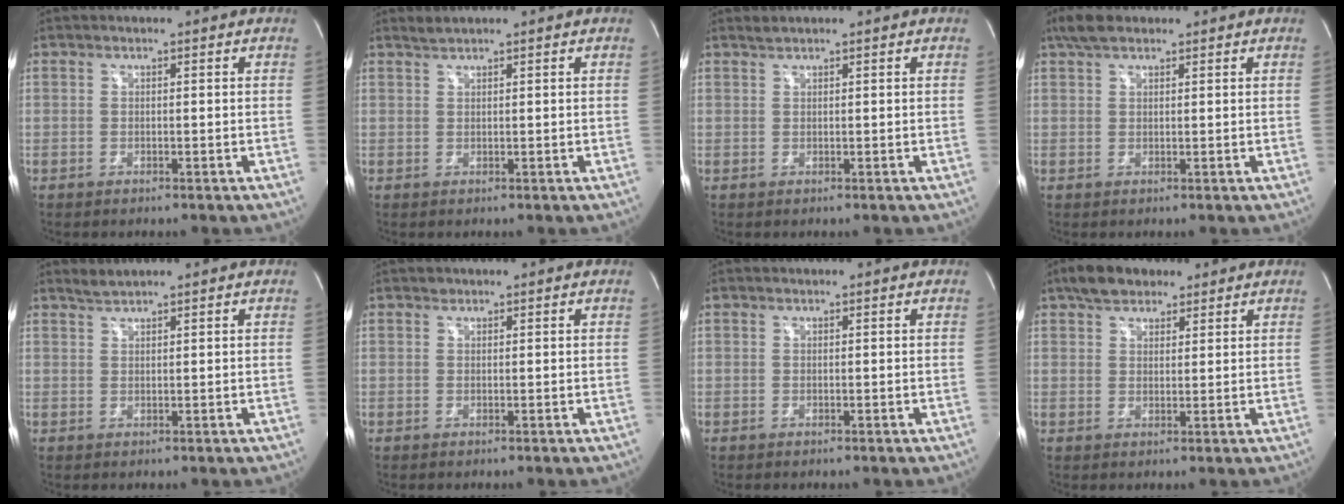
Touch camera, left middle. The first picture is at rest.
{"total": 1.0, "force": [0.9, -0.1, 0.1], "torque": [-0.007, 0.006, 0.024]}
{"total": 0.6, "force": [0.6, -0.1, 0.1], "torque": [-0.007, 0.005, 0.017]}
{"total": 3.7, "force": [2.7, 1.5, 2.0], "torque": [-0.047, 0.019, 0.052]}
{"total": 1.4, "force": [1.3, -0.3, 0.2], "torque": [-0.006, 0.005, 0.032]}
{"total": 0.5, "force": [0.4, 0.3, 0.0], "torque": [-0.001, -0.001, 0.005]}
{"total": 0.0}
{"total": 6.0, "force": [4.3, 3.2, 2.6], "torque": [-0.051, 0.022, 0.077]}